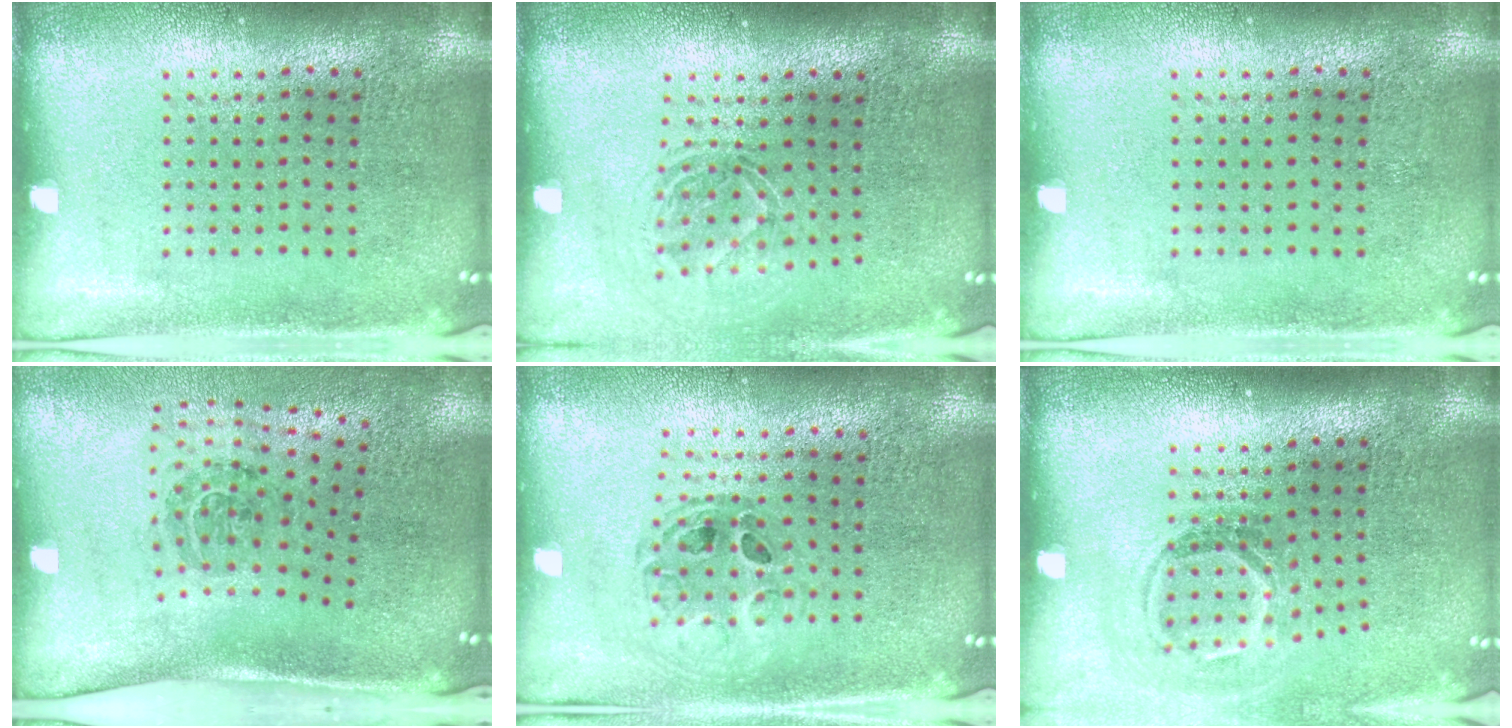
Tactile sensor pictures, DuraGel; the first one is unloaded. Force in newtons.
{"total": 1.6, "press": 1.3, "slide": 1.1}
{"total": 0.0}
{"total": 1.9, "press": 1.2, "slide": 1.5}
{"total": 0.8, "press": 0.8, "slide": 0.1}
{"total": 1.7, "press": 1.2, "slide": 1.3}